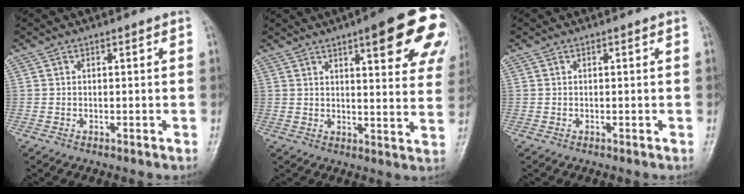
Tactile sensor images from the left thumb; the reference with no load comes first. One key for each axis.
{"total": 19.4, "fx": 9.8, "fy": 5.1, "fz": 15.9, "tx": -0.177, "ty": -0.028, "tz": 0.116}
{"total": 0.0}